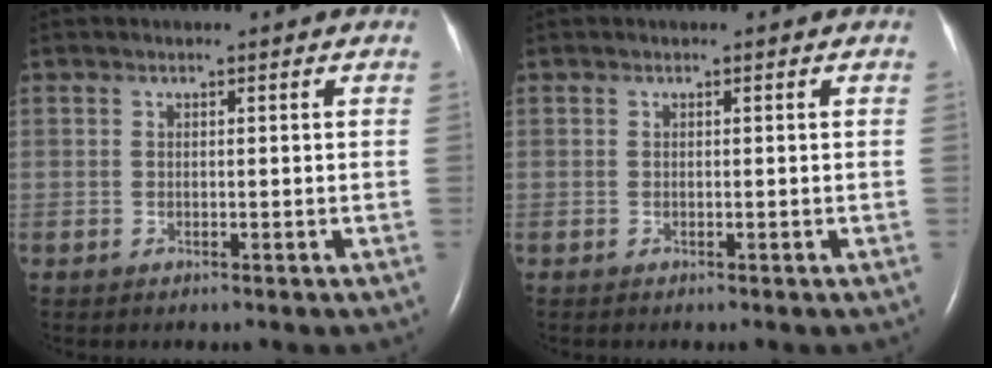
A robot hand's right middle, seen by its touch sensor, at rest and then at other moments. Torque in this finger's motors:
{"motor_torque": [-0.10, 0.10, -0.01, 0.00]}